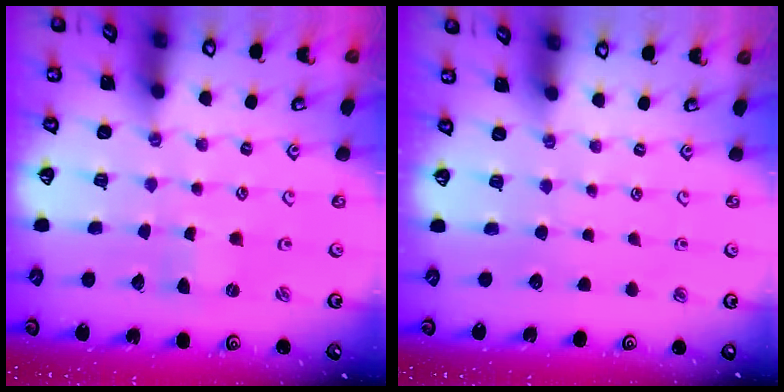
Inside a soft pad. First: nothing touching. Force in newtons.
{"total": 0.0}